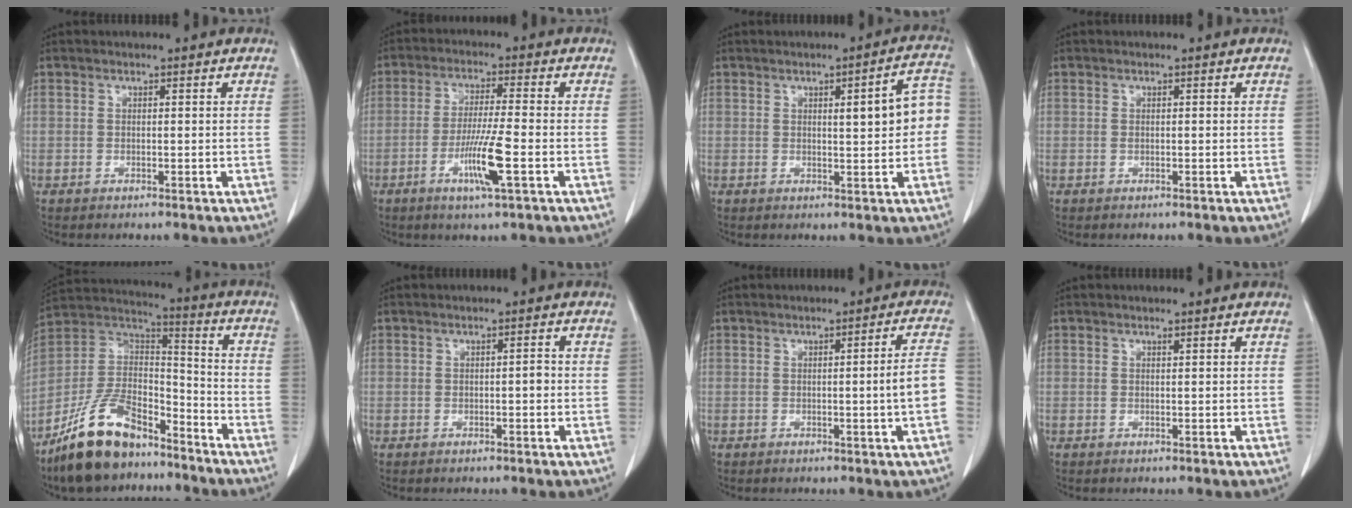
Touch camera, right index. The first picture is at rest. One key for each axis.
{"total": 7.9, "fx": -2.9, "fy": -0.3, "fz": 7.3, "tx": -0.137, "ty": -0.014, "tz": -0.055}
{"total": 7.1, "fx": 0.4, "fy": 1.3, "fz": 6.9, "tx": -0.085, "ty": 0.021, "tz": 0.005}
{"total": 0.0}
{"total": 16.4, "fx": -12.3, "fy": 6.6, "fz": 8.7, "tx": -0.171, "ty": 0.026, "tz": -0.223}
{"total": 1.1, "fx": -0.2, "fy": 0.3, "fz": 1.1, "tx": -0.012, "ty": 0.002, "tz": -0.003}
{"total": 5.0, "fx": -1.0, "fy": -0.8, "fz": 4.8, "tx": -0.059, "ty": 0.001, "tz": -0.017}
{"total": 0.0}